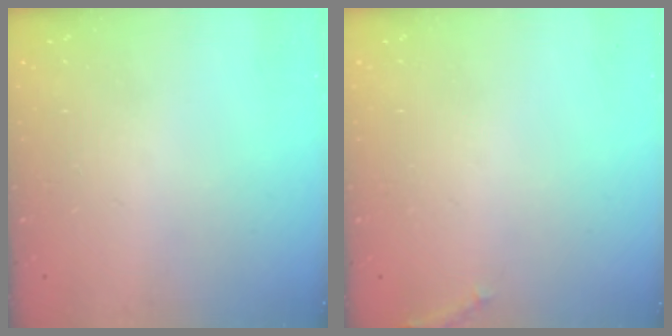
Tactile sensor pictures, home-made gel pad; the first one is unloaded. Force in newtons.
{"total": 5.1, "press": 4.8, "slide": 1.8}